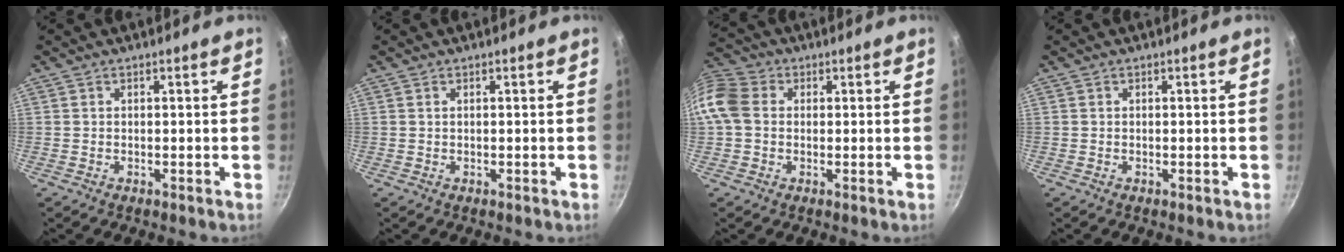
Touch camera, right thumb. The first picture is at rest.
{"total": 0.0}
{"total": 12.8, "force": [1.0, 10.4, 7.4], "torque": [-0.157, 0.029, 0.003]}
{"total": 0.0}